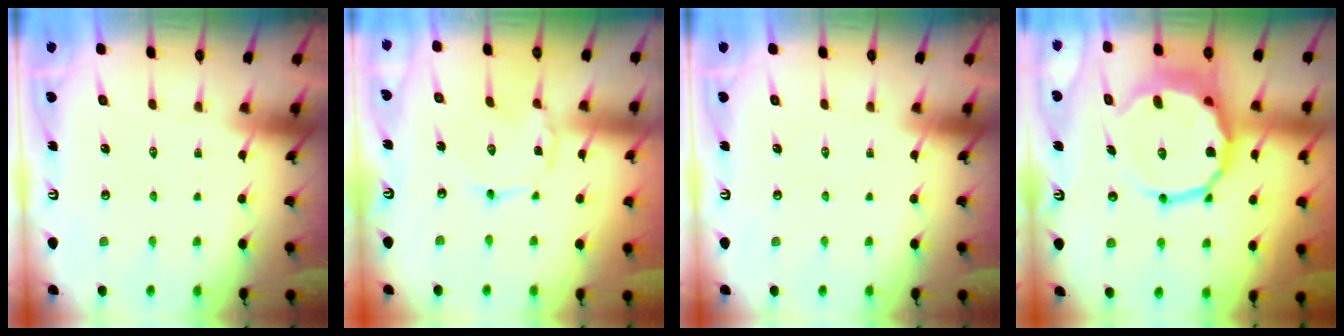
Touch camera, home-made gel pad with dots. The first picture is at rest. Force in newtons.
{"total": 1.7, "press": 1.7, "slide": 0.2}
{"total": 0.0}
{"total": 15.3, "press": 15.0, "slide": 3.2}